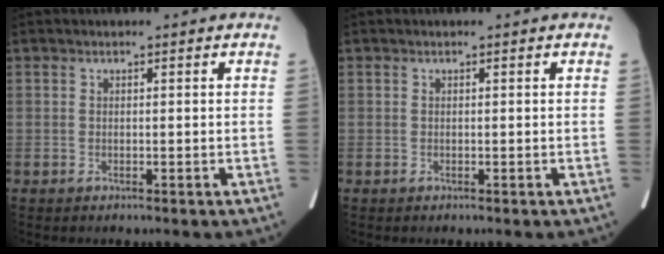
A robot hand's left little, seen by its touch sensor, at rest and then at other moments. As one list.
[{"total": 0.0}]